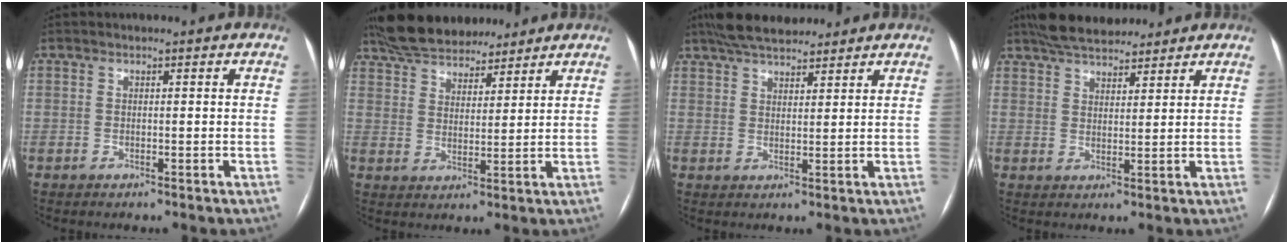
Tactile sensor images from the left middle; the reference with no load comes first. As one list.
[{"total": 12.6, "force": [11.1, 4.1, 4.3], "torque": [-0.073, 0.027, 0.186]}, {"total": 9.8, "force": [8.3, 2.8, 4.2], "torque": [-0.065, 0.028, 0.136]}, {"total": 10.3, "force": [9.0, 3.2, 3.9], "torque": [-0.058, 0.024, 0.143]}]